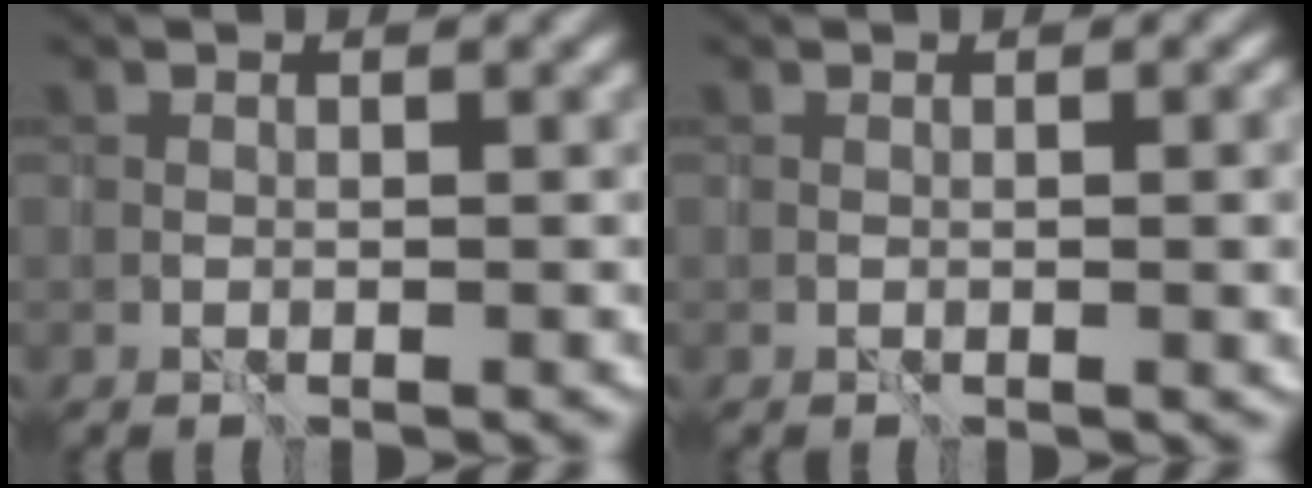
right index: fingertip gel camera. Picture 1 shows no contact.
{"total": 2.5, "force": [0.2, 0.8, 2.3], "torque": [-0.031, -0.005, 0.010]}